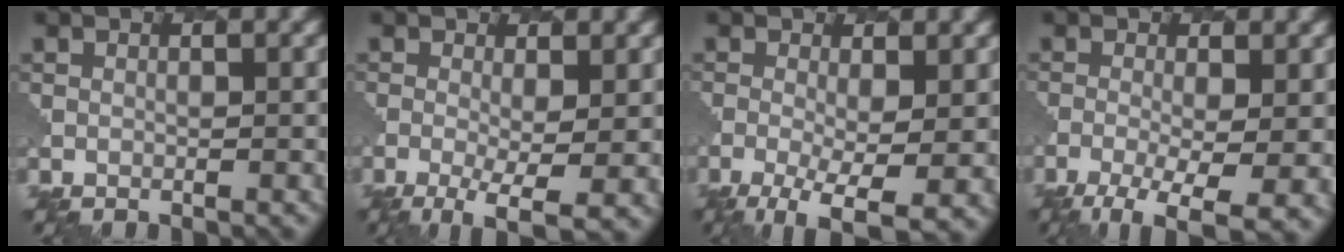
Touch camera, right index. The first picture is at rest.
{"total": 4.8, "force": [-1.1, 1.3, 4.5], "torque": [-0.086, -0.008, -0.019]}
{"total": 5.9, "force": [-1.9, 1.9, 5.3], "torque": [-0.104, -0.013, -0.031]}
{"total": 7.0, "force": [-3.2, 2.3, 5.8], "torque": [-0.107, -0.020, -0.047]}